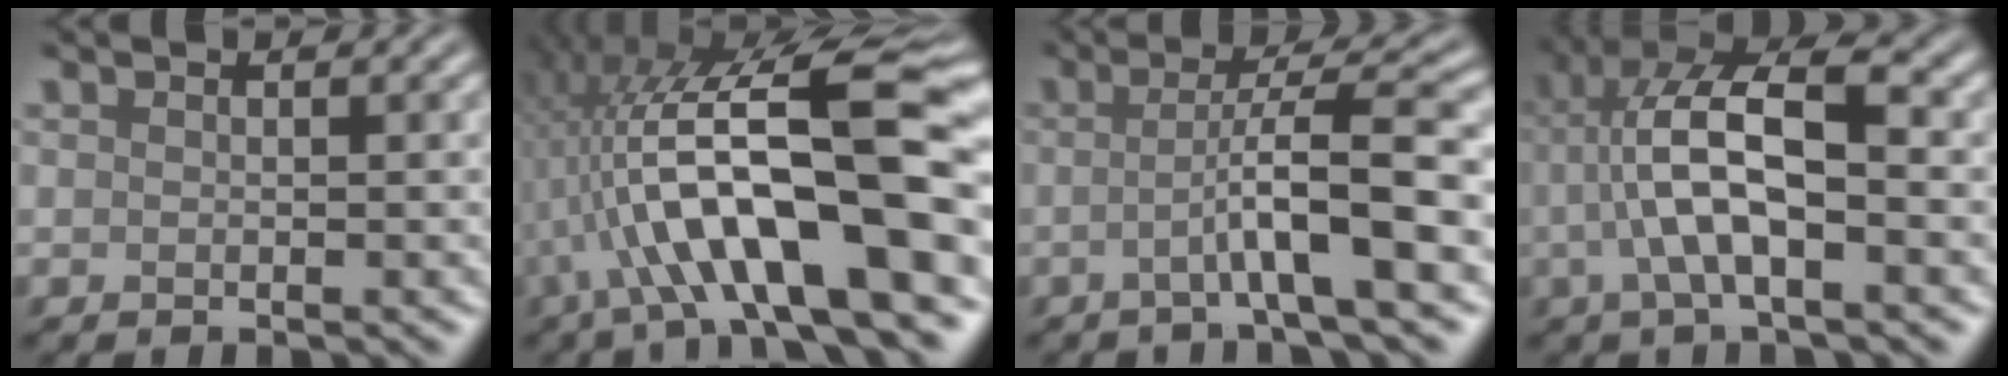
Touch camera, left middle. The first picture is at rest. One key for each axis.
{"total": 14.4, "fx": -1.7, "fy": 4.7, "fz": 13.5, "tx": -0.201, "ty": 0.027, "tz": -0.028}
{"total": 6.3, "fx": -1.0, "fy": 0.8, "fz": 6.2, "tx": -0.095, "ty": 0.019, "tz": -0.026}
{"total": 8.1, "fx": -0.3, "fy": 2.7, "fz": 7.7, "tx": -0.150, "ty": 0.027, "tz": -0.009}